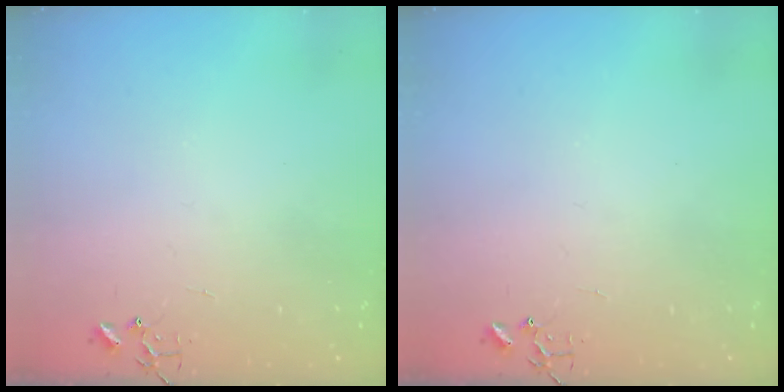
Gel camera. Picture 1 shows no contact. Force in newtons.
{"total": 0.0}